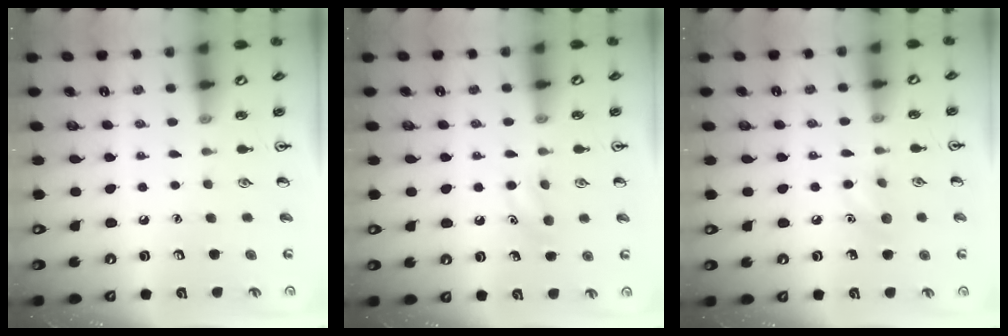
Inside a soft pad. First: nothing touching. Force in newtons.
{"total": 6.8, "press": 6.5, "slide": 1.9}
{"total": 6.4, "press": 6.2, "slide": 1.7}